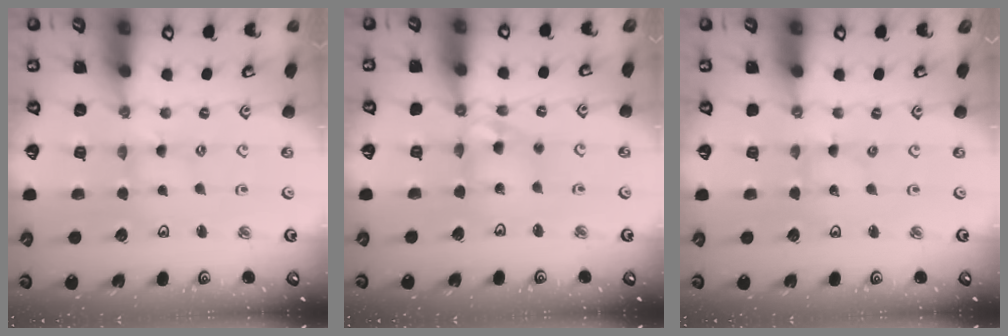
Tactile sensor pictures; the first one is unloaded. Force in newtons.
{"total": 11.6, "press": 11.4, "slide": 1.9}
{"total": 0.0}